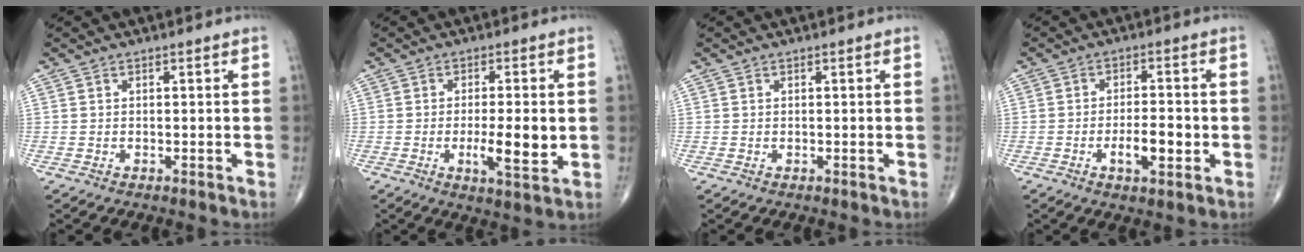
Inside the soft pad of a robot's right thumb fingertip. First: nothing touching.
{"total": 7.6, "force": [-0.9, 2.0, 7.3], "torque": [-0.116, -0.013, -0.014]}
{"total": 0.0}
{"total": 6.5, "force": [-1.8, 2.4, 5.7], "torque": [-0.090, 0.008, -0.028]}